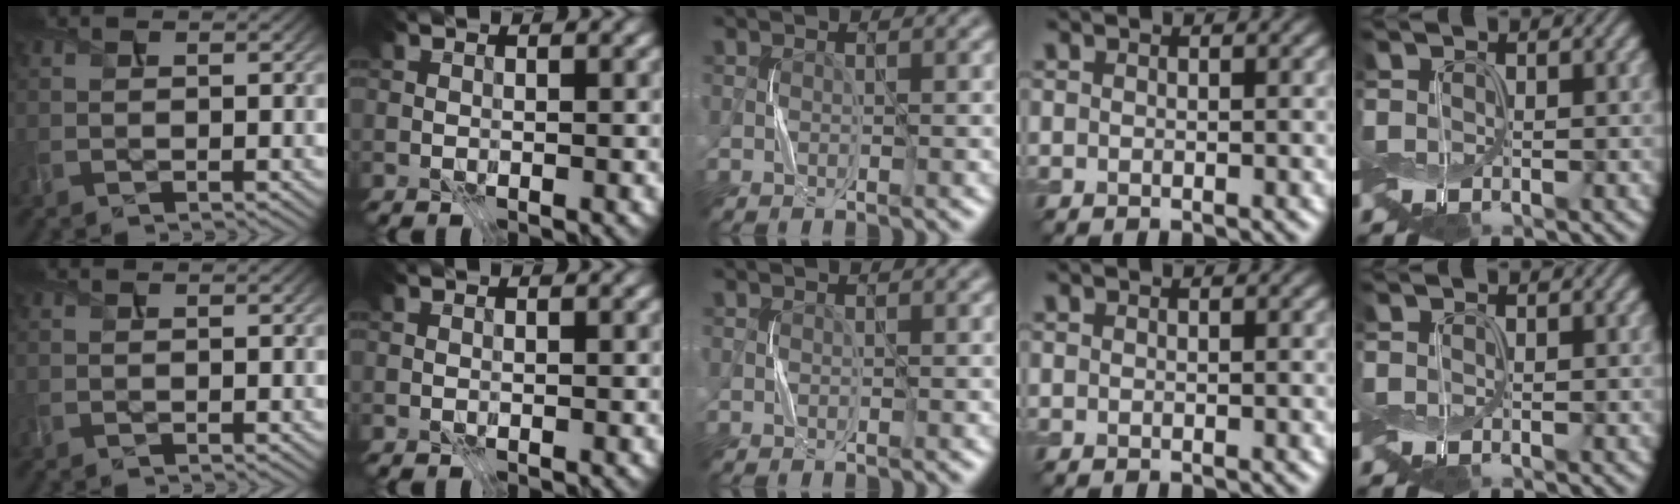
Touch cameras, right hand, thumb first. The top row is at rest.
{}